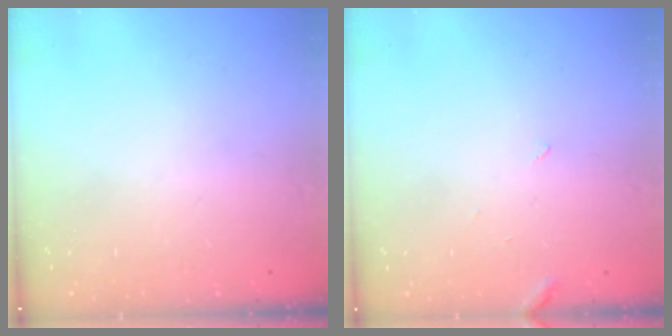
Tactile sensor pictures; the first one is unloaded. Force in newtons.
{"total": 3.0, "press": 3.0, "slide": 0.2}